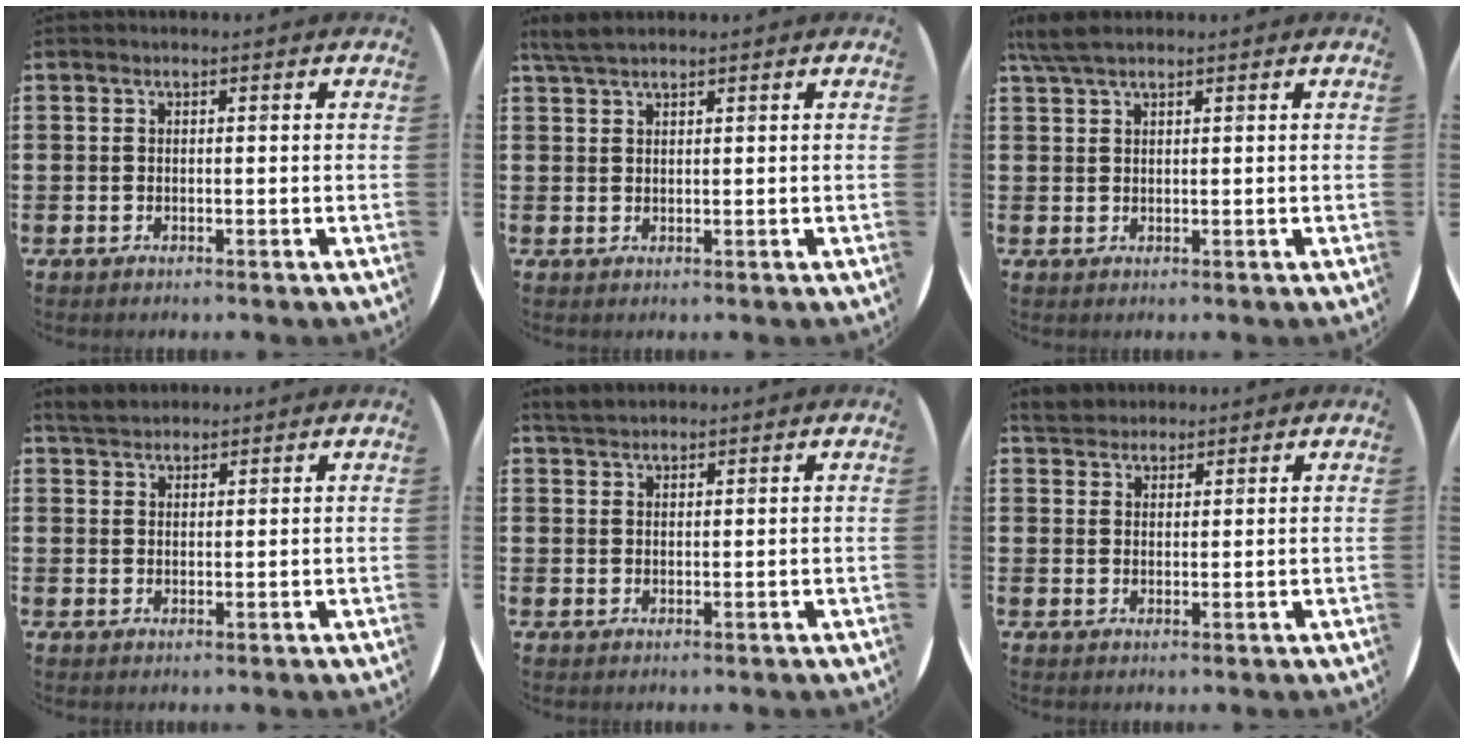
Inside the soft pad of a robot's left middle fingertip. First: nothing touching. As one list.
[{"total": 2.5, "force": [2.2, 0.5, 1.2], "torque": [-0.027, 0.005, 0.041]}, {"total": 3.1, "force": [2.4, 0.8, 1.8], "torque": [-0.040, 0.006, 0.044]}, {"total": 2.7, "force": [2.5, 0.8, 0.5], "torque": [-0.015, 0.003, 0.049]}, {"total": 2.2, "force": [2.0, 0.6, 0.5], "torque": [-0.004, 0.003, 0.037]}, {"total": 2.6, "force": [2.3, 0.7, 0.9], "torque": [-0.022, 0.005, 0.045]}]